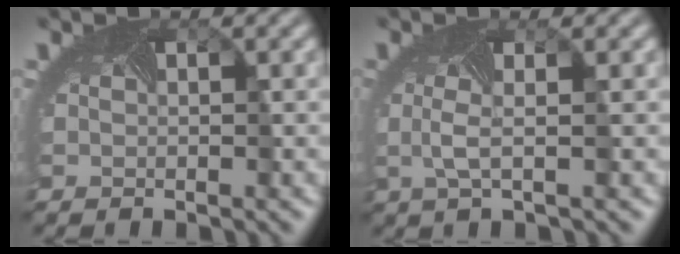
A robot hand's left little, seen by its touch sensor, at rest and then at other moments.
{"total": 1.6, "force": [-0.1, -0.2, 1.6], "torque": [-0.043, 0.001, -0.003]}